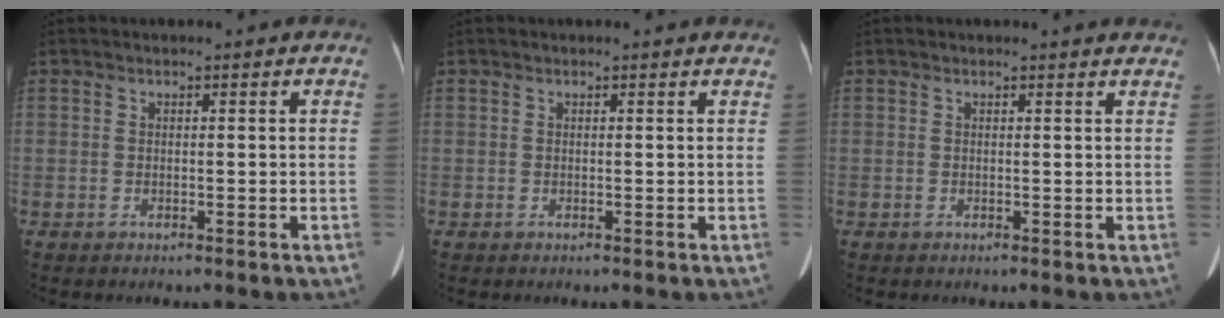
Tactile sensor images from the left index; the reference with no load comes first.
{"total": 1.5, "force": [1.4, 0.1, 0.3], "torque": [-0.012, 0.000, 0.007]}
{"total": 3.0, "force": [2.9, 0.1, 0.6], "torque": [-0.011, -0.003, 0.017]}